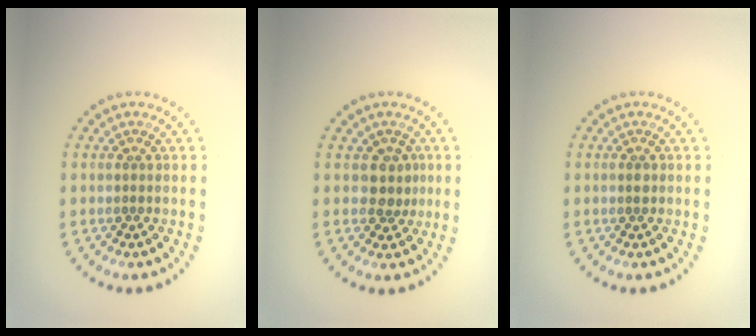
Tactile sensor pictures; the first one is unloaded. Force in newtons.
{"total": 2.0, "press": 1.7, "slide": 1.1}
{"total": 0.8, "press": 0.8, "slide": 0.1}